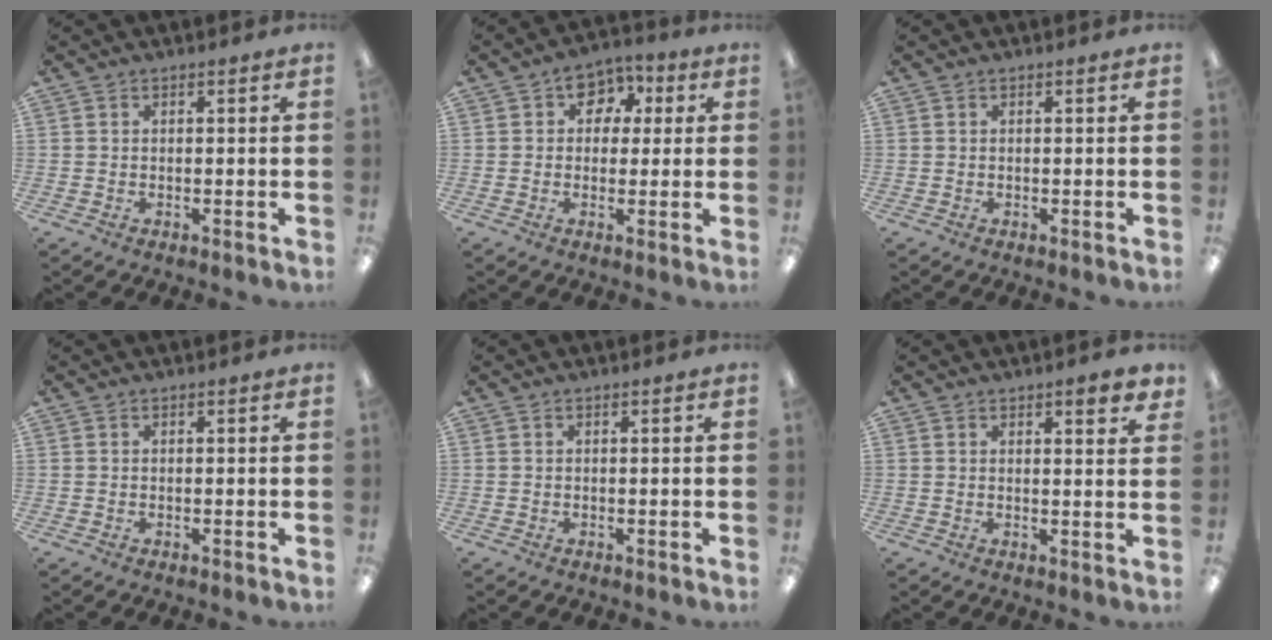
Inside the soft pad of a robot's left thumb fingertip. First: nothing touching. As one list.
[{"total": 7.0, "force": [2.1, 5.9, 3.2], "torque": [-0.038, 0.001, 0.032]}, {"total": 0.0}, {"total": 0.0}, {"total": 0.0}, {"total": 3.5, "force": [2.3, 0.8, 2.4], "torque": [-0.028, -0.007, 0.035]}]